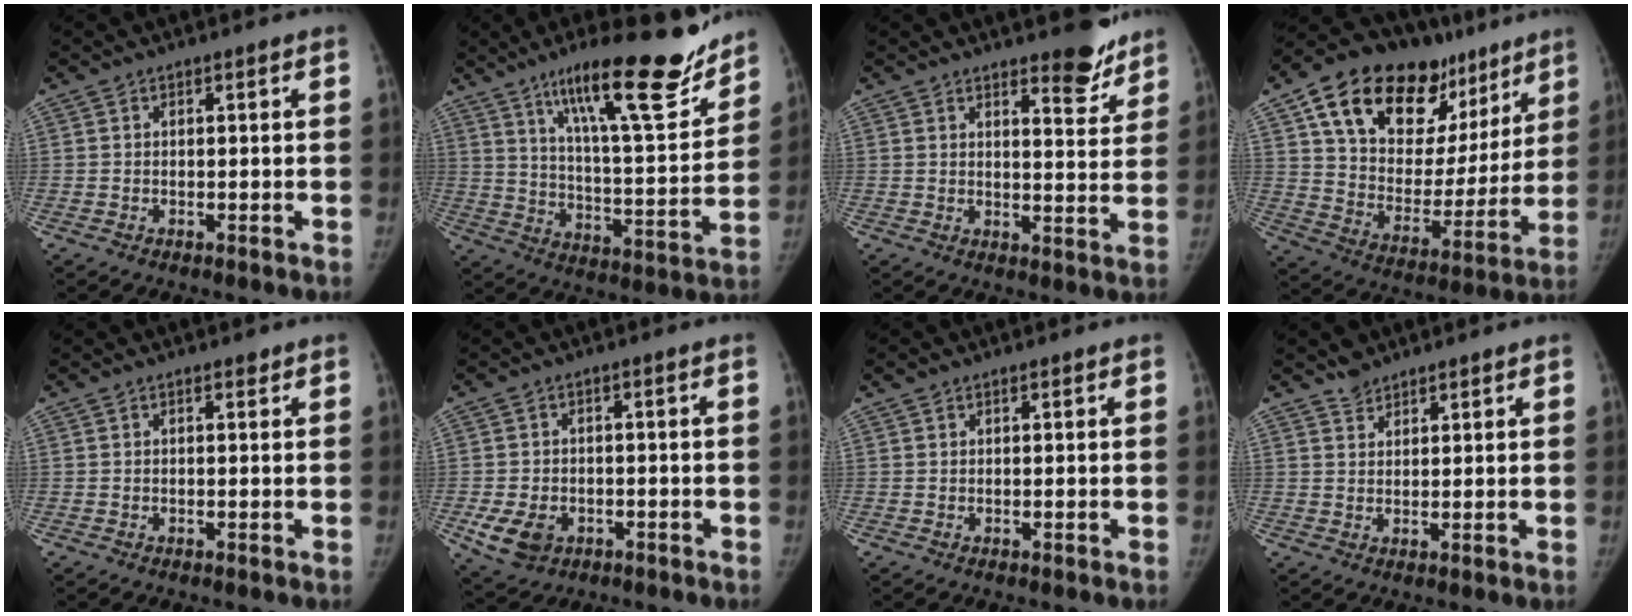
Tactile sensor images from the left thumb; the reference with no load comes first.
{"total": 22.6, "force": [15.7, 4.8, 15.6], "torque": [-0.207, -0.079, 0.253]}
{"total": 7.3, "force": [5.8, 2.3, 3.7], "torque": [-0.021, -0.045, 0.079]}
{"total": 28.7, "force": [16.4, 16.5, 16.9], "torque": [-0.220, -0.010, 0.267]}
{"total": 0.6, "force": [0.5, 0.3, 0.2], "torque": [-0.003, -0.004, 0.005]}
{"total": 6.8, "force": [-2.5, 5.0, 3.8], "torque": [-0.063, 0.005, -0.033]}
{"total": 1.0, "force": [0.7, 0.7, 0.2], "torque": [0.002, 0.002, 0.010]}
{"total": 2.8, "force": [2.5, 1.3, 0.2], "torque": [0.011, -0.014, 0.041]}